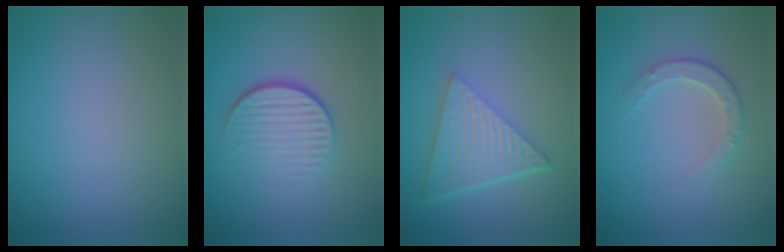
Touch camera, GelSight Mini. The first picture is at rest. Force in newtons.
{"total": 4.0, "press": 2.7, "slide": 3.0}
{"total": 6.2, "press": 4.2, "slide": 4.6}
{"total": 2.4, "press": 2.3, "slide": 0.5}